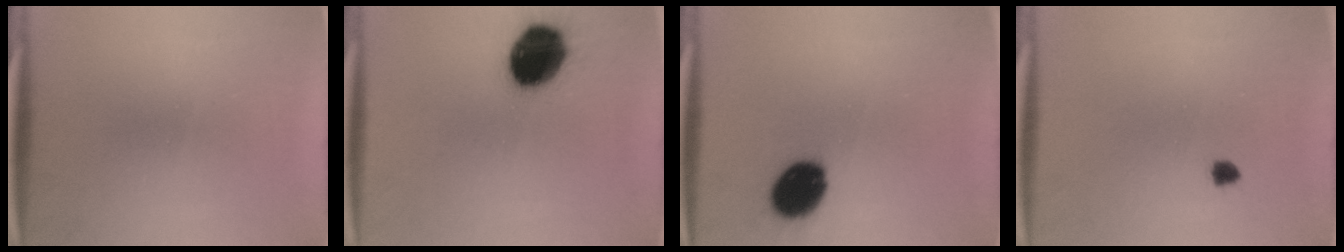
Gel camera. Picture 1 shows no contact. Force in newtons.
{"total": 18.4}
{"total": 11.8}
{"total": 1.1}